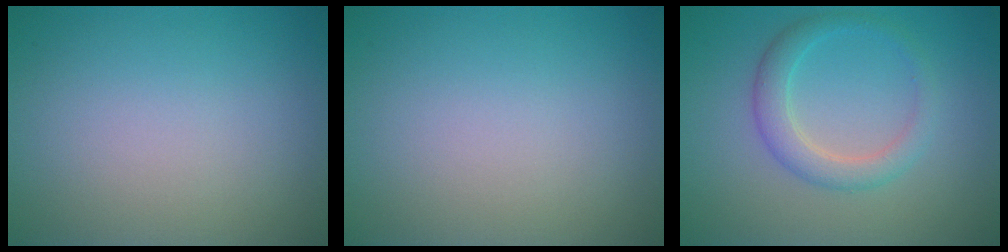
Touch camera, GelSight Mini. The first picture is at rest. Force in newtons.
{"total": 0.0}
{"total": 2.8, "press": 2.8, "slide": 0.1}